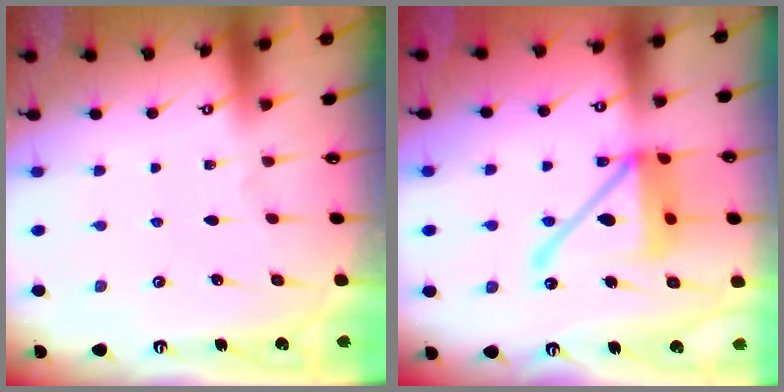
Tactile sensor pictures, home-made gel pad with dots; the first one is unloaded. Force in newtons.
{"total": 17.2, "press": 17.0, "slide": 2.3}